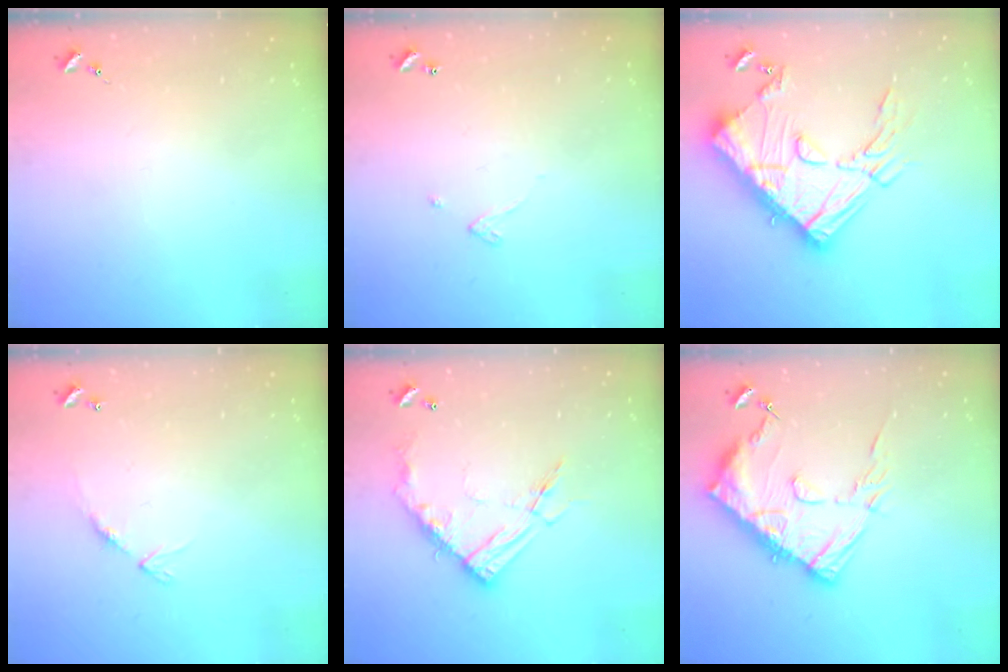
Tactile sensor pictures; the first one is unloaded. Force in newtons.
{"total": 2.6, "press": 2.6, "slide": 0.2}
{"total": 24.8, "press": 24.7, "slide": 2.3}
{"total": 8.4, "press": 8.4, "slide": 0.6}
{"total": 16.0, "press": 15.9, "slide": 1.5}
{"total": 15.8, "press": 15.7, "slide": 1.6}